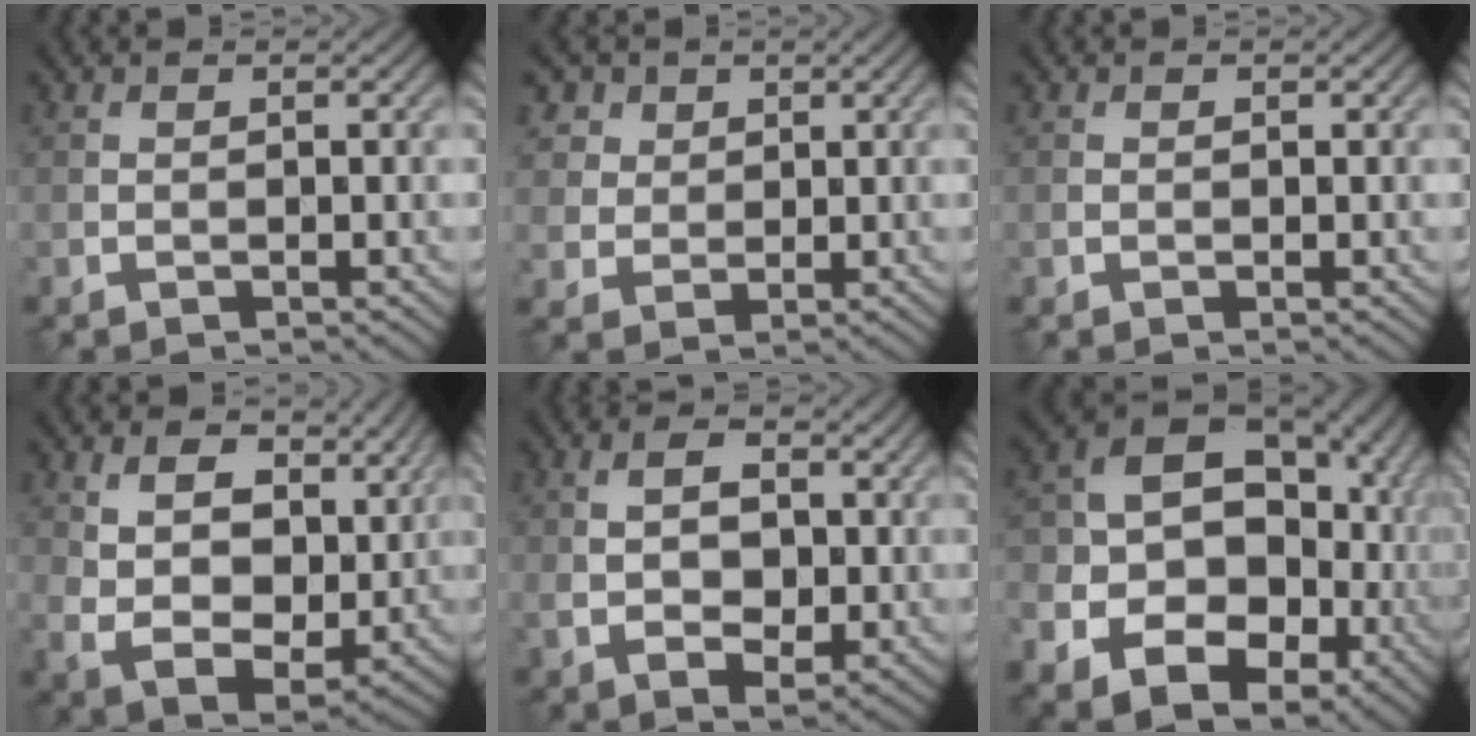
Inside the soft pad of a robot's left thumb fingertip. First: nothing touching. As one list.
[{"total": 6.3, "force": [3.0, 5.0, 2.2], "torque": [-0.104, -0.003, 0.063]}, {"total": 0.6, "force": [-0.1, 0.5, 0.3], "torque": [-0.005, -0.003, -0.002]}, {"total": 10.3, "force": [4.2, 6.5, 6.7], "torque": [-0.157, -0.017, 0.074]}, {"total": 7.5, "force": [1.1, 4.4, 6.0], "torque": [-0.122, -0.006, 0.019]}, {"total": 22.0, "force": [-6.8, 16.7, 12.7], "torque": [-0.209, -0.038, -0.104]}]